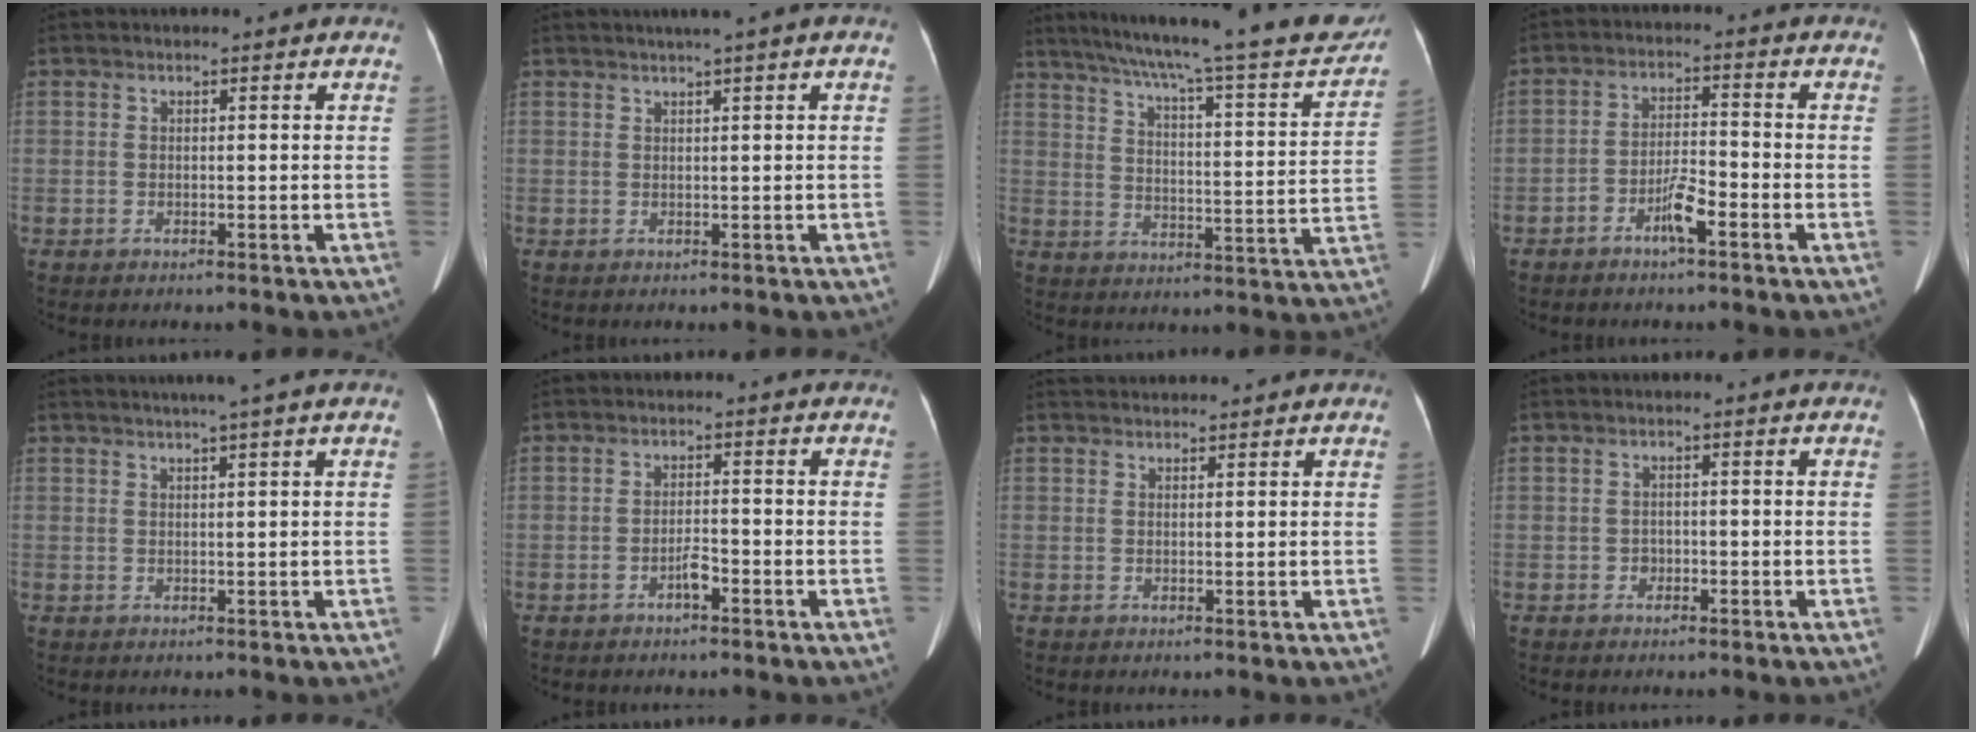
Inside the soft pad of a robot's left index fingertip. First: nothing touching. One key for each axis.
{"total": 2.6, "fx": 1.5, "fy": -0.5, "fz": 2.0, "tx": -0.034, "ty": 0.011, "tz": 0.028}
{"total": 27.7, "fx": 23.9, "fy": 2.6, "fz": 13.8, "tx": -0.215, "ty": -0.030, "tz": 0.308}
{"total": 4.7, "fx": -2.9, "fy": 0.9, "fz": 3.6, "tx": -0.076, "ty": 0.008, "tz": -0.053}
{"total": 3.6, "fx": 2.5, "fy": -1.0, "fz": 2.4, "tx": -0.031, "ty": 0.011, "tz": 0.042}
{"total": 2.2, "fx": -1.5, "fy": 0.5, "fz": 1.5, "tx": -0.026, "ty": 0.002, "tz": -0.024}
{"total": 4.0, "fx": 3.9, "fy": 0.5, "fz": 0.8, "tx": -0.010, "ty": 0.038, "tz": 0.058}
{"total": 1.3, "fx": -0.7, "fy": 1.0, "fz": 0.3, "tx": -0.004, "ty": 0.005, "tz": -0.012}